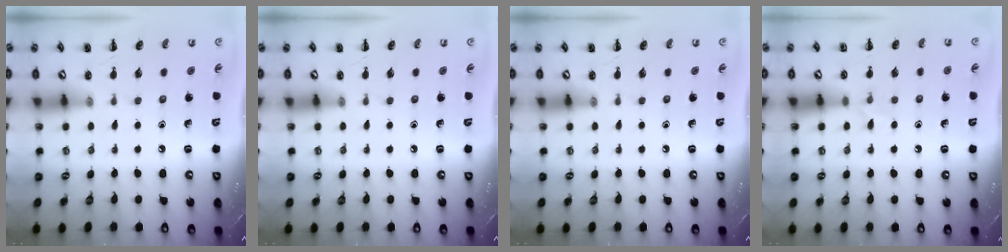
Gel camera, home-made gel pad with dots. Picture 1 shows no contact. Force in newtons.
{"total": 0.0}
{"total": 0.0}
{"total": 5.6, "press": 5.3, "slide": 1.8}